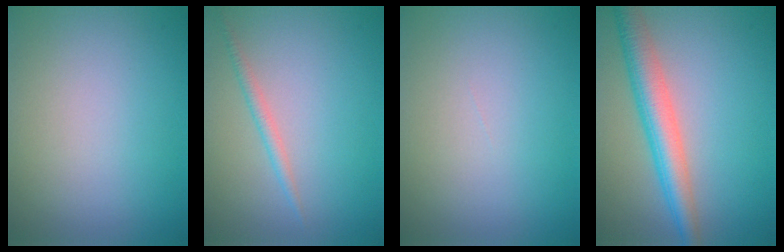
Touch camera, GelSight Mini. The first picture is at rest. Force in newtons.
{"total": 1.3, "press": 1.3, "slide": 0.1}
{"total": 0.0}
{"total": 5.2, "press": 5.2, "slide": 0.1}